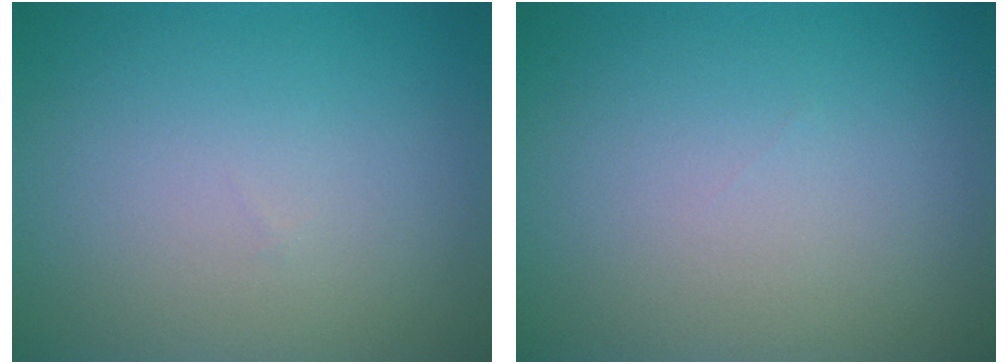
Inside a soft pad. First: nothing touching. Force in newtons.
{"total": 0.0}